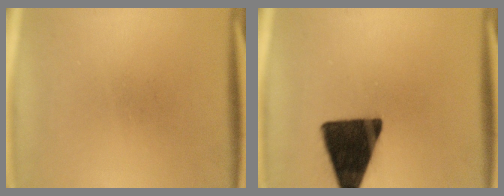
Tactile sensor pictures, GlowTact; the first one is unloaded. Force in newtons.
{"total": 16.8}